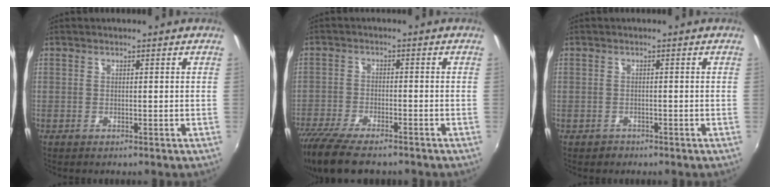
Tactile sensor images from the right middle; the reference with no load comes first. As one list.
[{"total": 13.6, "force": [-11.0, 3.6, 7.2], "torque": [-0.168, -0.048, -0.193]}, {"total": 1.3, "force": [-0.8, 1.0, 0.0], "torque": [-0.002, 0.001, -0.012]}]